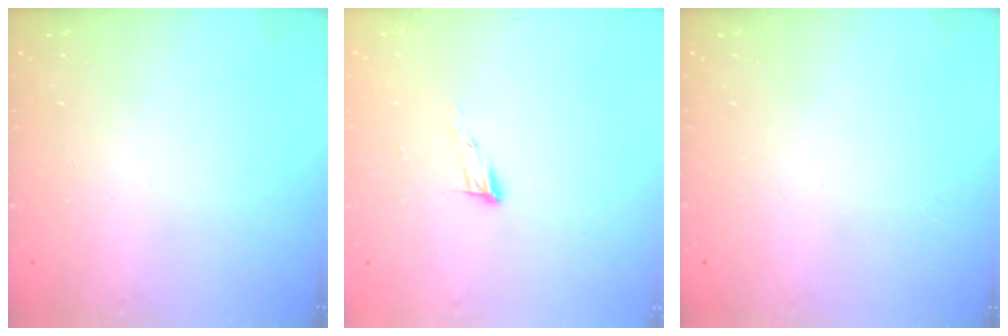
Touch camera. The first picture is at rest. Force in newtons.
{"total": 7.7, "press": 7.6, "slide": 1.2}
{"total": 0.0}